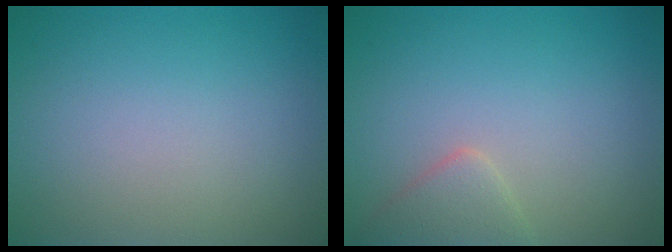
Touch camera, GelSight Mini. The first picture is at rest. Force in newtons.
{"total": 2.2, "press": 2.2, "slide": 0.2}